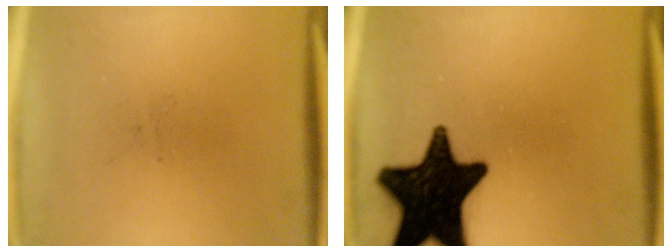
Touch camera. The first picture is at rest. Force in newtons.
{"total": 19.4}